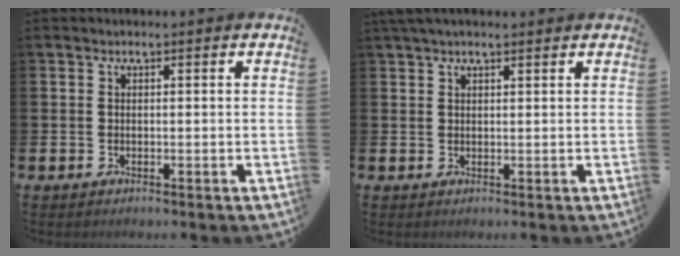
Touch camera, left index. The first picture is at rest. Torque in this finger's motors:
{"motor_torque": [1.04, -1.09, 0.32, 0.21]}